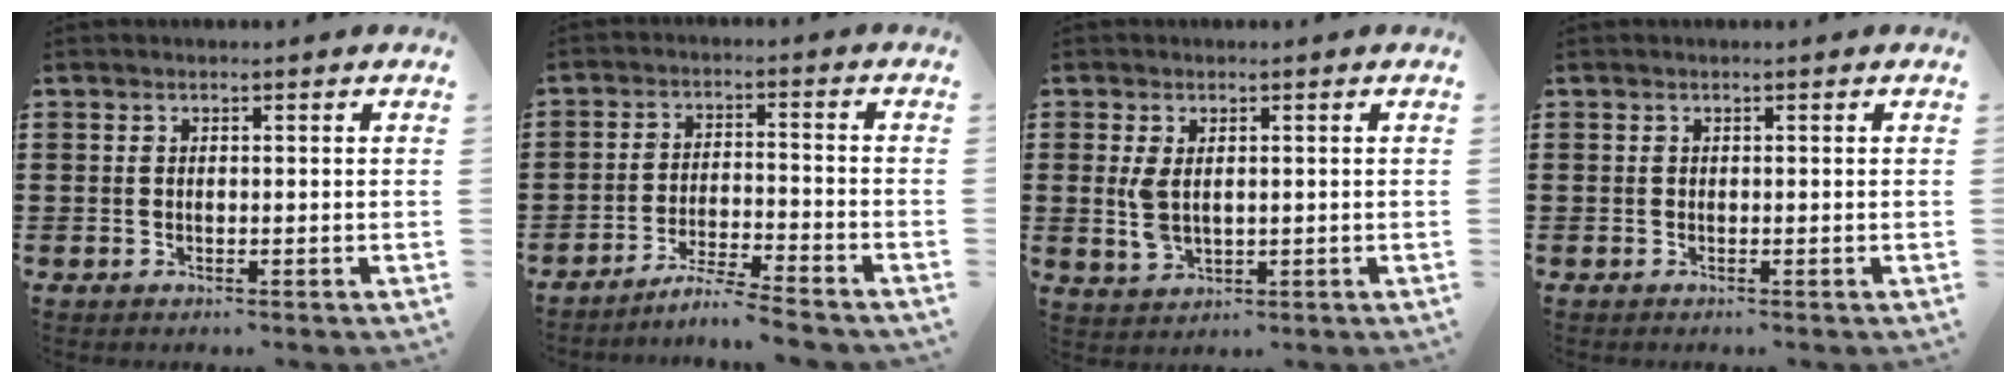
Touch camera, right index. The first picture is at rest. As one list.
[{"total": 5.1, "force": [-4.8, -0.6, 1.6], "torque": [-0.036, -0.009, -0.096]}, {"total": 3.6, "force": [0.3, 2.0, 3.0], "torque": [-0.076, 0.002, 0.001]}, {"total": 0.0}]